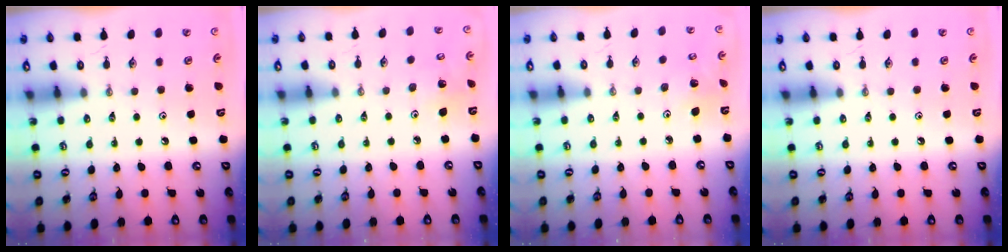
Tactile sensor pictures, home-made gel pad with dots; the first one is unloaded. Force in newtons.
{"total": 3.8, "press": 3.8, "slide": 0.3}
{"total": 2.2, "press": 2.2, "slide": 0.2}
{"total": 0.0}